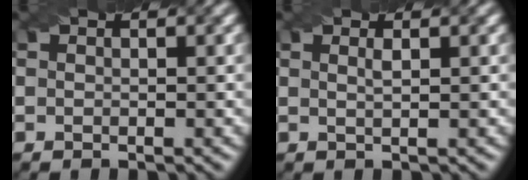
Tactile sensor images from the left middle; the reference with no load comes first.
{"total": 0.9, "force": [0.3, 0.2, 0.8], "torque": [-0.012, 0.002, 0.005]}